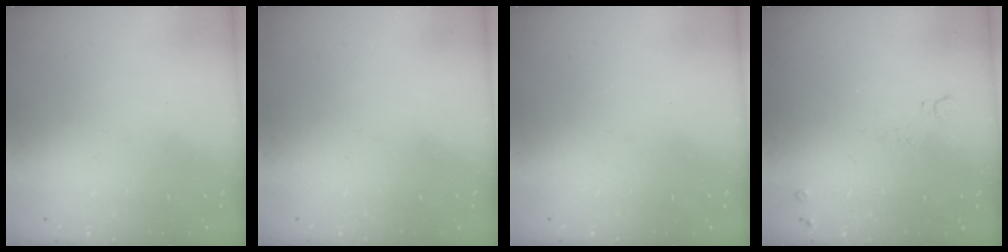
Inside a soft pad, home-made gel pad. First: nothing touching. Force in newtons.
{"total": 0.0}
{"total": 0.0}
{"total": 5.2, "press": 5.1, "slide": 1.1}